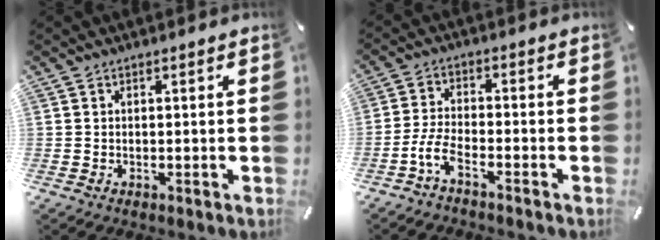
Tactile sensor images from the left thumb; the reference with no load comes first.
{"total": 5.8, "force": [-3.8, 2.1, 3.9], "torque": [-0.097, 0.002, -0.073]}